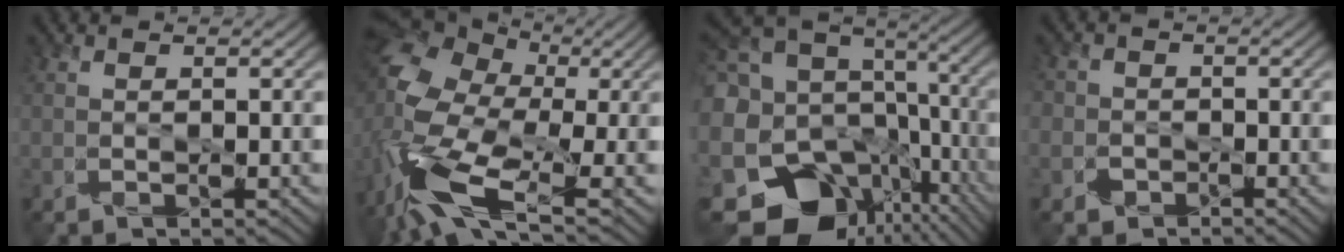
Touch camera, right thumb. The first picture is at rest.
{"total": 18.1, "force": [-4.8, 10.9, 13.6], "torque": [-0.307, -0.013, -0.070]}
{"total": 23.1, "force": [-6.1, 19.5, 10.7], "torque": [-0.230, -0.003, -0.106]}
{"total": 2.6, "force": [-1.0, 2.4, -0.2], "torque": [0.007, -0.002, -0.029]}